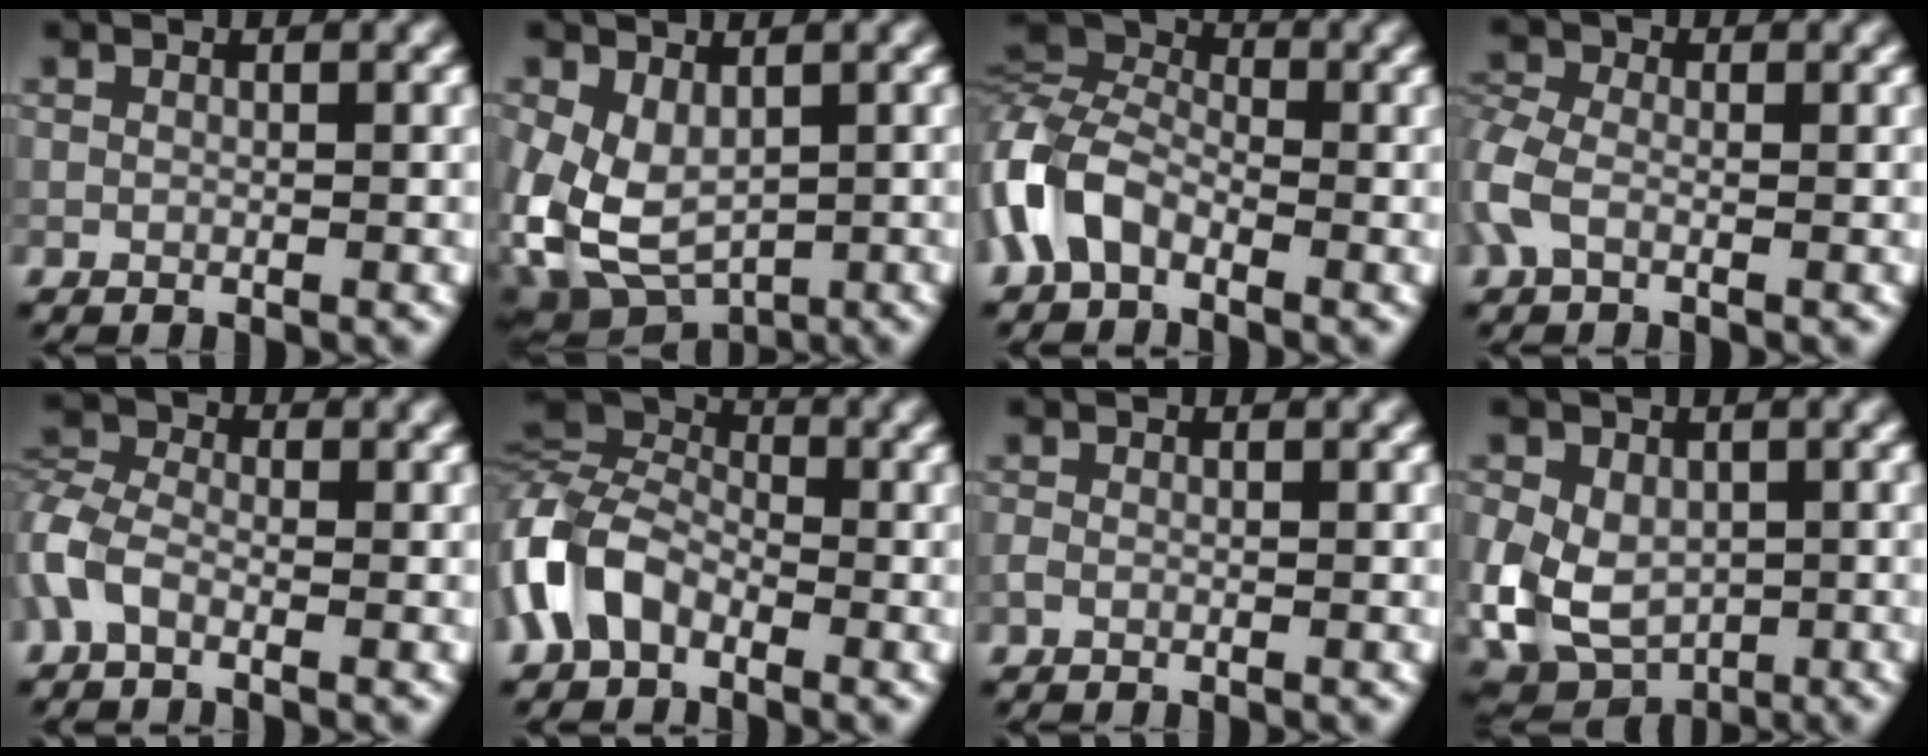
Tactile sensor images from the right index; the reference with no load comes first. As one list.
[{"total": 6.8, "force": [-0.6, 4.7, 4.9], "torque": [-0.118, -0.019, -0.004]}, {"total": 7.3, "force": [-3.2, 4.4, 5.0], "torque": [-0.115, 0.010, -0.090]}, {"total": 2.8, "force": [-0.7, 1.8, 2.1], "torque": [-0.055, 0.005, -0.031]}, {"total": 3.7, "force": [-1.7, 2.1, 2.4], "torque": [-0.058, 0.009, -0.053]}, {"total": 8.0, "force": [-3.2, 5.1, 5.3], "torque": [-0.124, 0.007, -0.089]}, {"total": 0.6, "force": [-0.4, 0.4, 0.3], "torque": [-0.009, -0.001, -0.011]}, {"total": 7.9, "force": [-1.0, 5.7, 5.3], "torque": [-0.121, -0.016, -0.022]}]